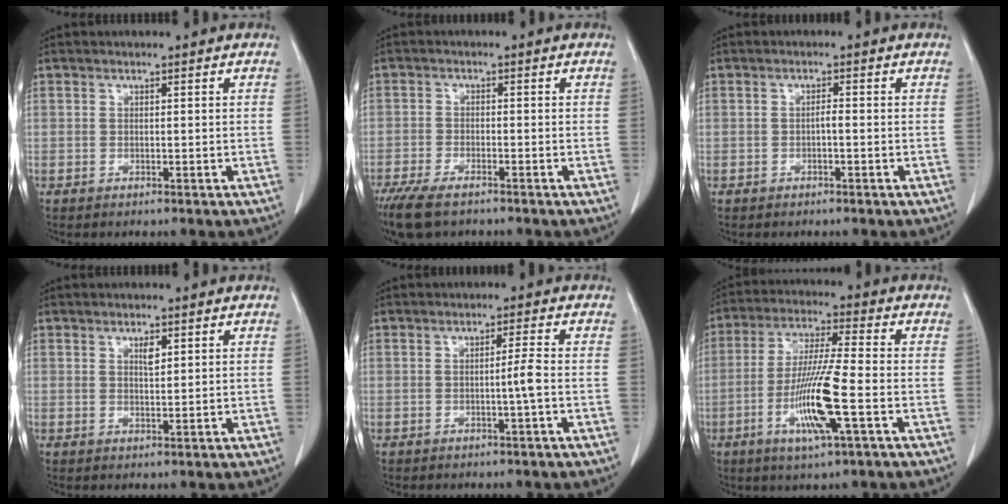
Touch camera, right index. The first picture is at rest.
{"total": 7.7, "force": [-5.9, 2.3, 4.3], "torque": [-0.077, -0.016, -0.102]}
{"total": 1.0, "force": [-0.3, 0.1, 0.9], "torque": [-0.016, 0.003, -0.005]}
{"total": 1.7, "force": [0.9, 0.6, 1.4], "torque": [-0.025, -0.003, 0.016]}
{"total": 2.3, "force": [-0.6, -0.7, 2.1], "torque": [-0.032, -0.001, -0.012]}
{"total": 11.8, "force": [-3.6, 0.0, 11.2], "torque": [-0.226, -0.016, -0.070]}